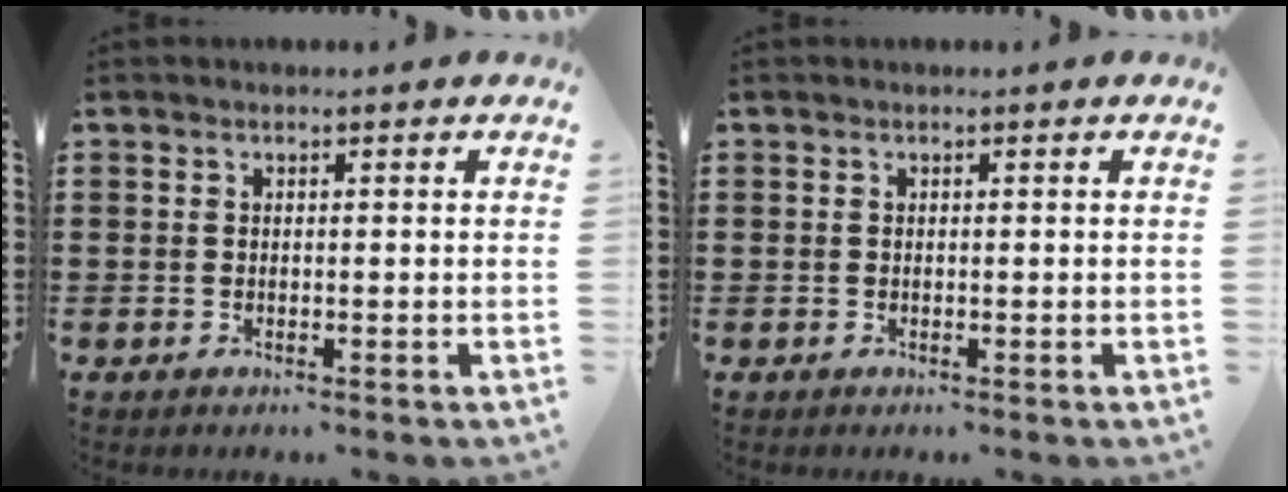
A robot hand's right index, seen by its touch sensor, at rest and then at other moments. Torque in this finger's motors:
{"motor_torque": [0.07, 0.84, 0.00, 0.00]}